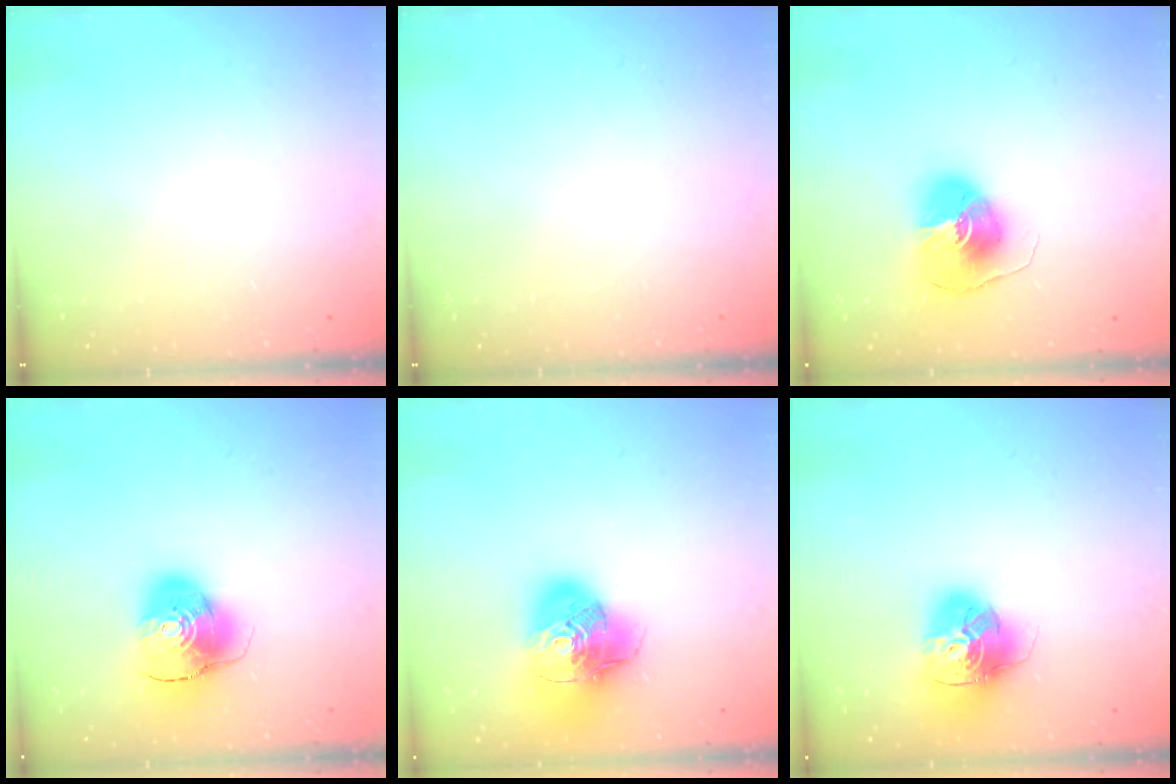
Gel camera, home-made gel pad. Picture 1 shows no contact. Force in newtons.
{"total": 0.0}
{"total": 9.9, "press": 9.9, "slide": 1.3}
{"total": 10.4, "press": 10.3, "slide": 1.4}
{"total": 19.1, "press": 18.9, "slide": 2.6}
{"total": 17.4, "press": 17.3, "slide": 2.1}